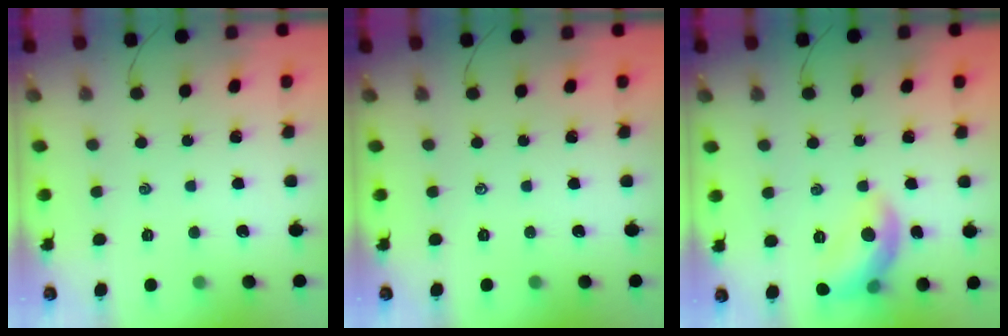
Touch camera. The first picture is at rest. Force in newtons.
{"total": 0.0}
{"total": 11.2, "press": 11.2, "slide": 0.8}